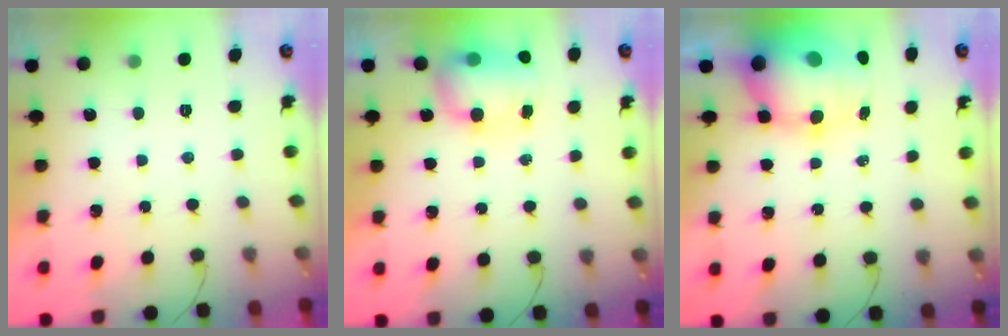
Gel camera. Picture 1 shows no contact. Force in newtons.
{"total": 8.7, "press": 8.3, "slide": 2.5}
{"total": 13.6, "press": 13.1, "slide": 3.4}